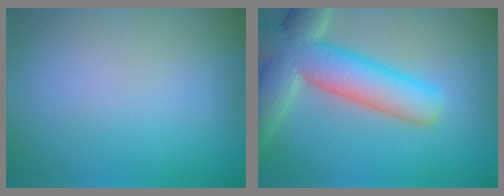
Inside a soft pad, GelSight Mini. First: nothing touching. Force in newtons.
{"total": 9.8, "press": 9.7, "slide": 0.9}